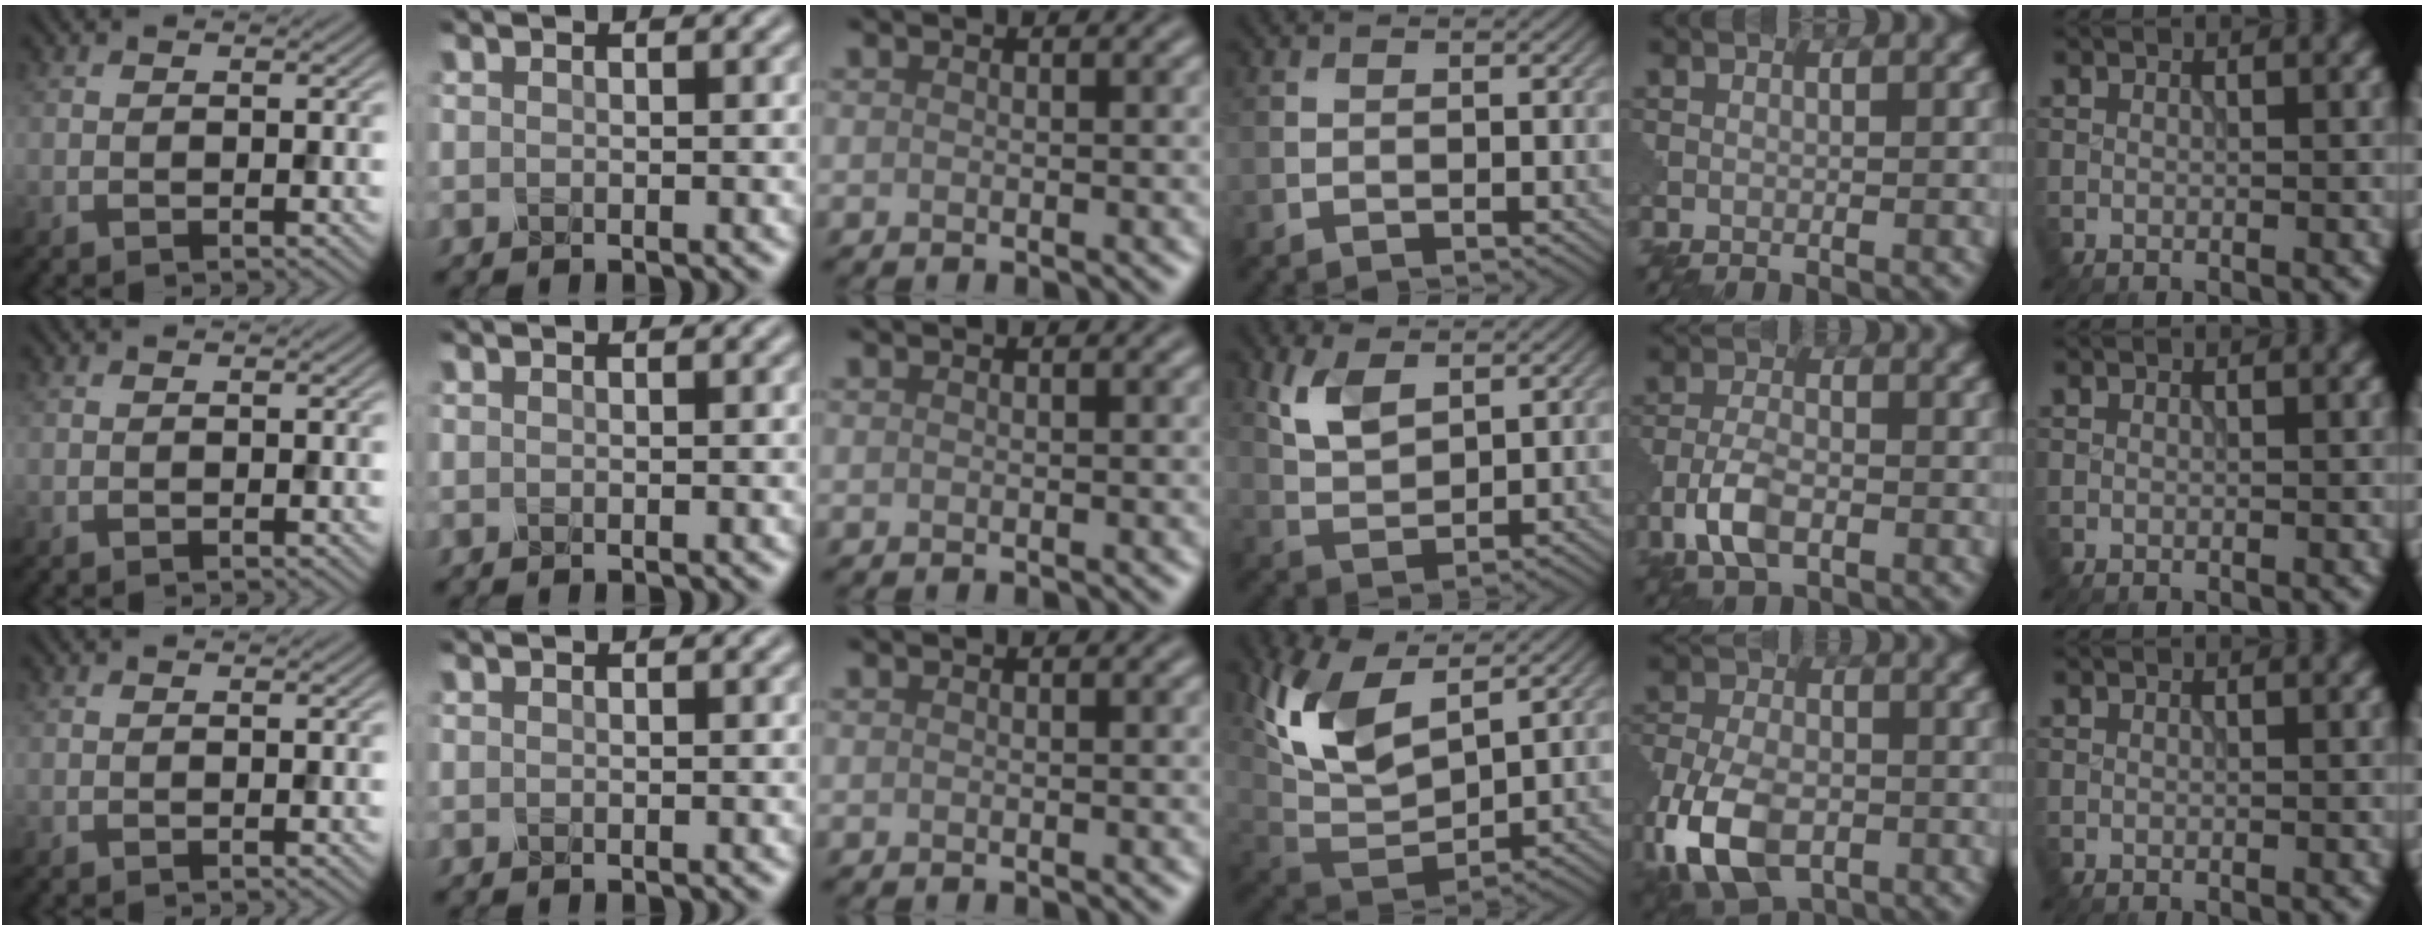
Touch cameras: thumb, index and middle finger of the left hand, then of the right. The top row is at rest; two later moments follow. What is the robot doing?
{"motion": "squeeze", "object": "clothespin"}